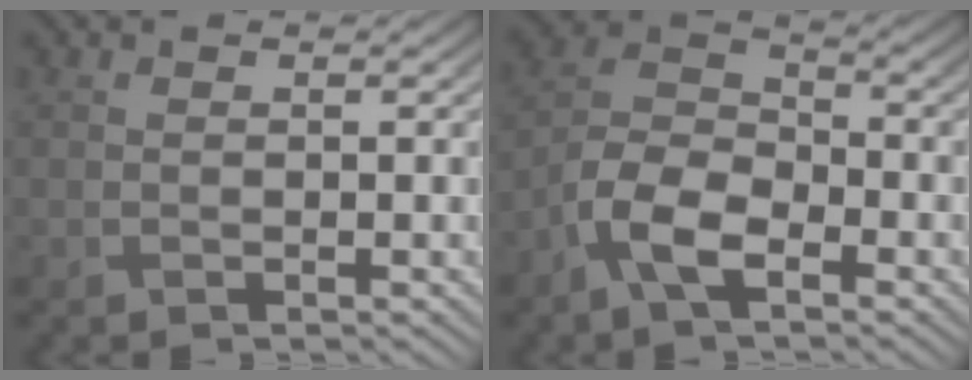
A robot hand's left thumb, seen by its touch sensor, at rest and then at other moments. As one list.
[{"total": 7.8, "force": [-4.3, 3.7, 5.3], "torque": [-0.108, 0.004, -0.103]}]